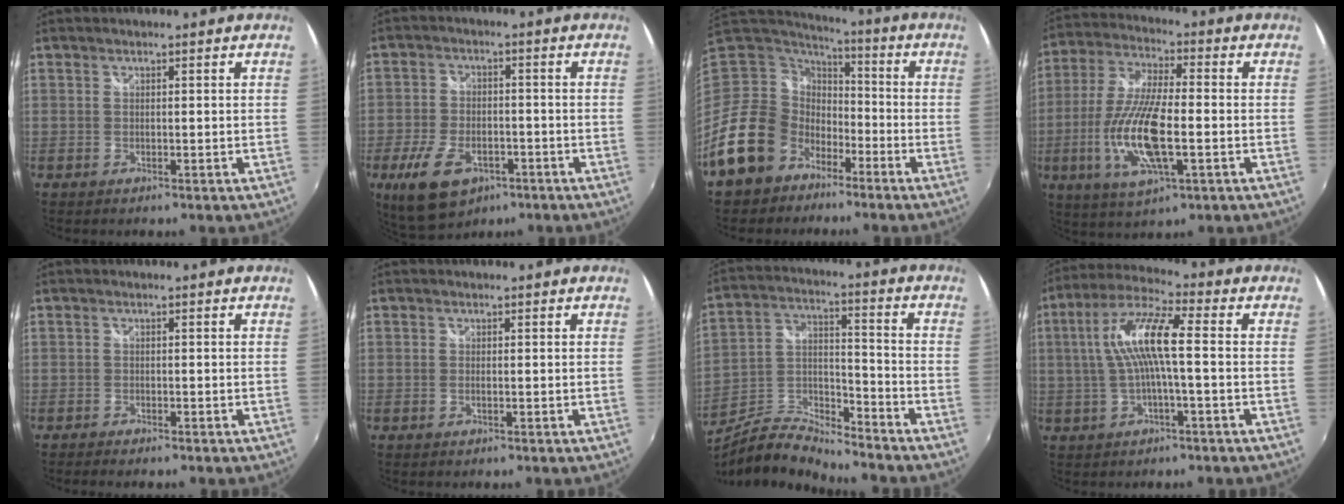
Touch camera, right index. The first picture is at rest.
{"total": 12.3, "force": [-6.4, 7.0, 7.8], "torque": [-0.177, -0.020, -0.105]}
{"total": 16.2, "force": [-9.4, 12.4, 4.6], "torque": [-0.142, 0.016, -0.163]}
{"total": 15.7, "force": [-3.6, 4.7, 14.5], "torque": [-0.303, -0.011, -0.070]}
{"total": 2.6, "force": [-2.3, 0.5, 1.2], "torque": [-0.031, -0.017, -0.041]}
{"total": 0.8, "force": [-0.1, 0.0, 0.8], "torque": [-0.017, 0.000, -0.003]}
{"total": 10.0, "force": [-8.7, 2.3, 4.3], "torque": [-0.089, 0.008, -0.172]}
{"total": 10.8, "force": [0.3, 1.5, 10.7], "torque": [-0.215, 0.017, 0.006]}